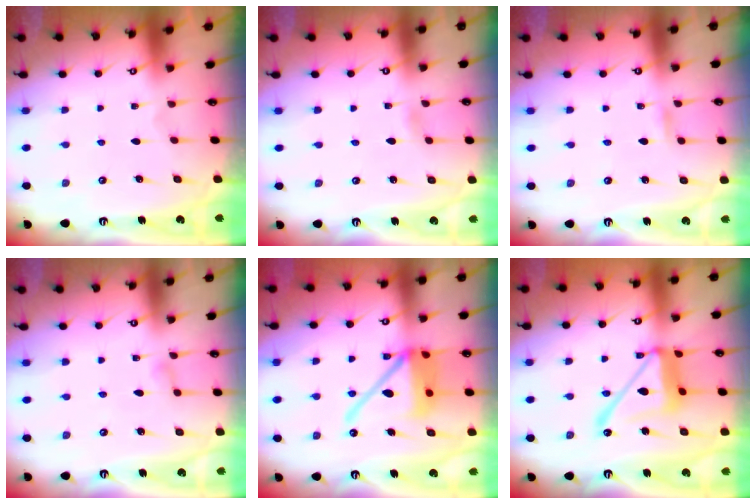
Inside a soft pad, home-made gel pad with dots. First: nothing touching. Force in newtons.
{"total": 1.6, "press": 1.6, "slide": 0.2}
{"total": 3.0, "press": 3.0, "slide": 0.2}
{"total": 4.7, "press": 4.7, "slide": 0.5}
{"total": 15.6, "press": 15.5, "slide": 1.8}
{"total": 16.1, "press": 16.0, "slide": 1.4}